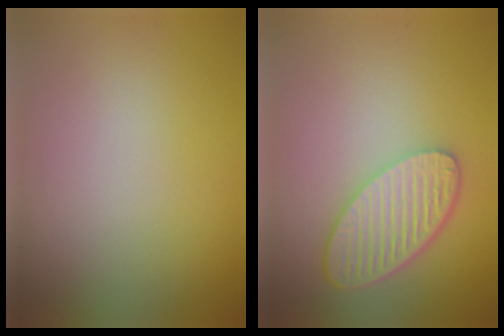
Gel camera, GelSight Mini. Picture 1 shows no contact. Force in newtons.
{"total": 5.8, "press": 4.5, "slide": 3.6}